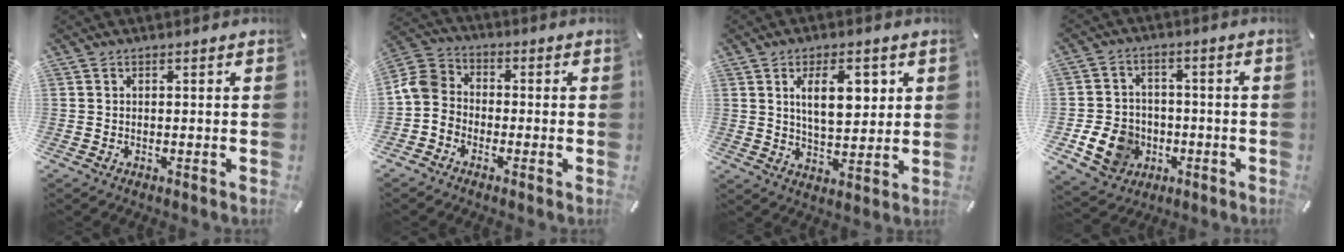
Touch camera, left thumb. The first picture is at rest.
{"total": 7.1, "force": [-2.1, 6.2, 2.8], "torque": [-0.075, 0.025, -0.041]}
{"total": 10.6, "force": [3.9, 5.4, 8.3], "torque": [-0.125, -0.006, 0.063]}
{"total": 10.3, "force": [-3.1, 8.7, 4.6], "torque": [-0.110, 0.021, -0.054]}